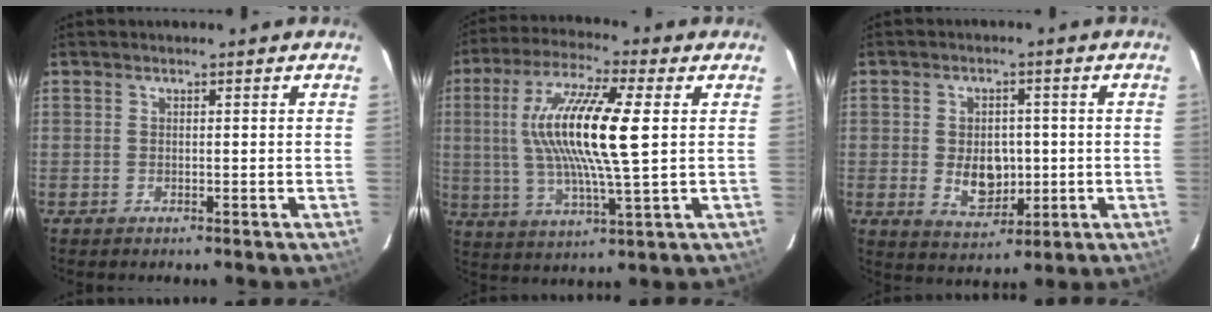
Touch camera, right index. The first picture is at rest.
{"total": 16.6, "force": [2.5, 2.5, 16.3], "torque": [-0.309, 0.005, 0.042]}
{"total": 7.6, "force": [-0.6, 5.4, 5.4], "torque": [-0.099, -0.003, 0.003]}